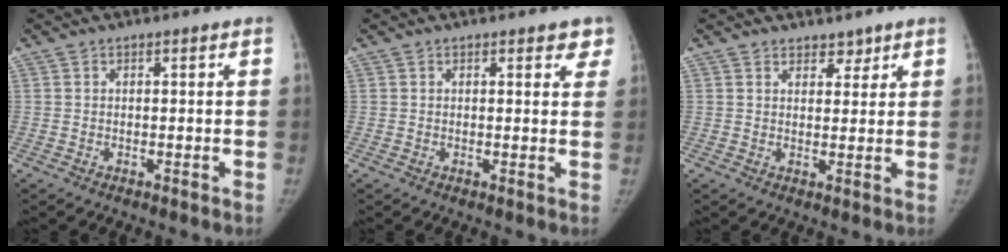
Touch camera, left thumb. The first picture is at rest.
{"total": 3.2, "force": [2.1, 1.4, 1.9], "torque": [0.008, -0.006, 0.019]}
{"total": 2.5, "force": [2.0, 1.5, 0.3], "torque": [0.024, -0.018, 0.026]}